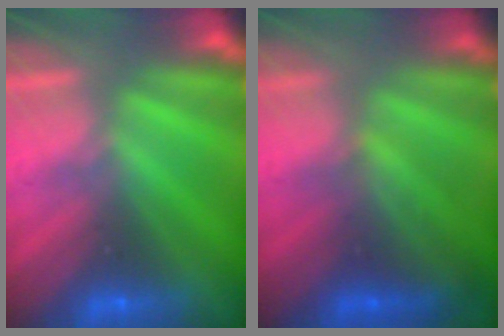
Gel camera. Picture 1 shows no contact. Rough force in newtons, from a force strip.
{"total": 2.4}